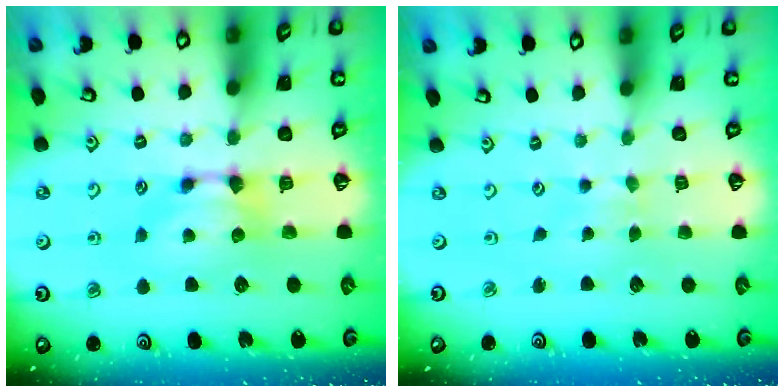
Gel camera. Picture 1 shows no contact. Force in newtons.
{"total": 3.4, "press": 3.4, "slide": 0.1}